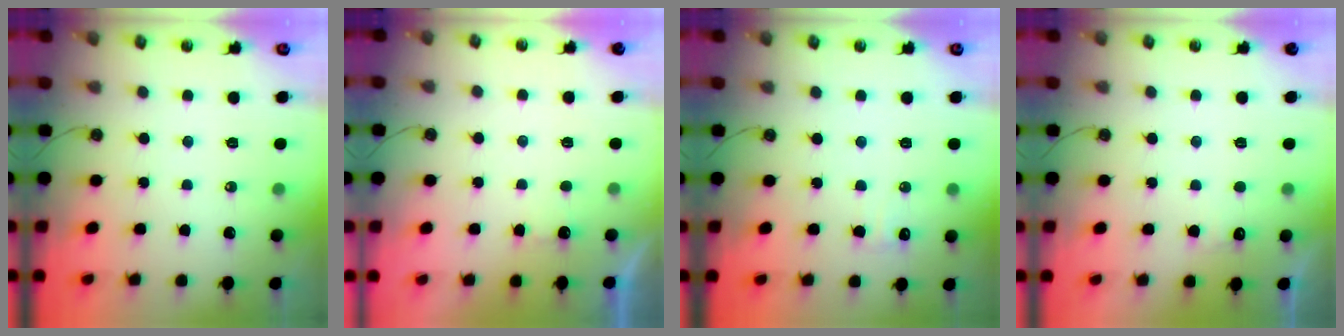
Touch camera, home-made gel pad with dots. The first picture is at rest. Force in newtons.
{"total": 1.0, "press": 0.7, "slide": 0.6}
{"total": 5.2, "press": 5.1, "slide": 1.2}
{"total": 5.1, "press": 5.0, "slide": 1.1}